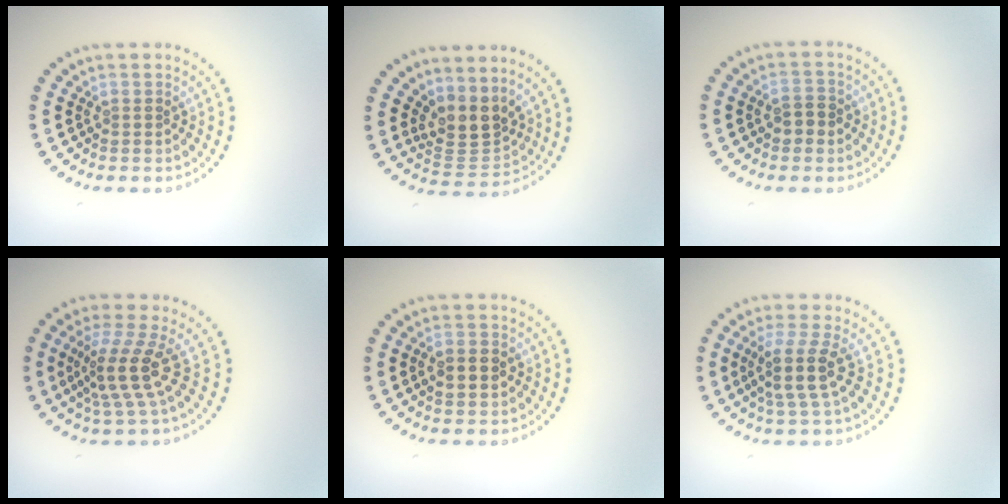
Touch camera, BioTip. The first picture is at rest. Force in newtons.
{"total": 3.6, "press": 2.7, "slide": 2.4}
{"total": 2.0, "press": 2.0, "slide": 0.3}
{"total": 3.9, "press": 2.7, "slide": 2.9}
{"total": 2.2, "press": 2.2, "slide": 0.1}
{"total": 3.5, "press": 2.8, "slide": 2.0}